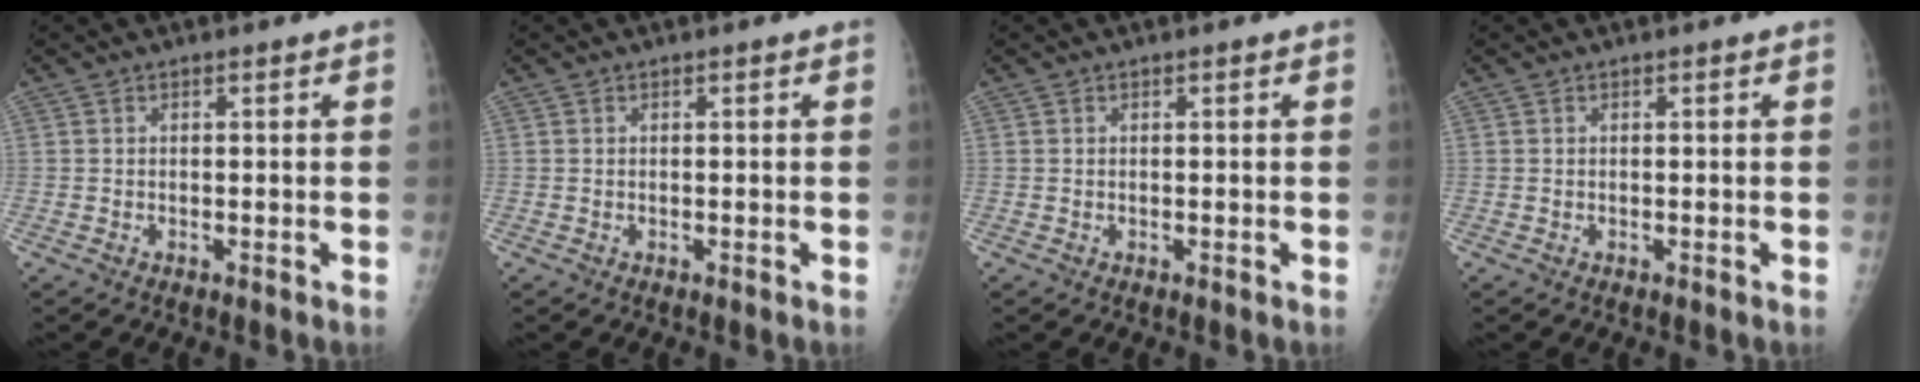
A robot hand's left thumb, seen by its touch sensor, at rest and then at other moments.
{"total": 0.0}
{"total": 0.0}
{"total": 0.0}